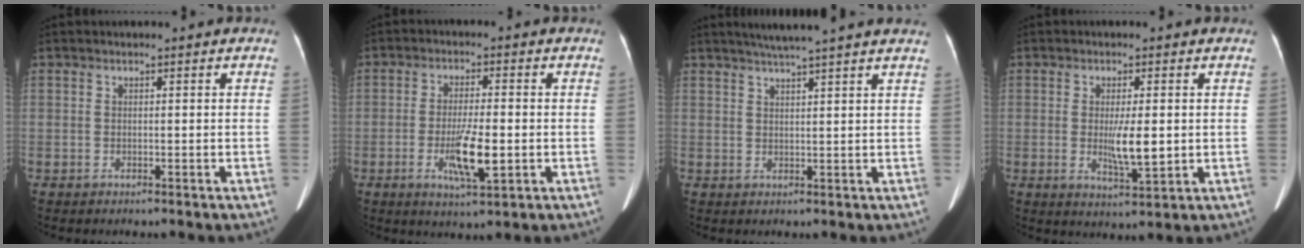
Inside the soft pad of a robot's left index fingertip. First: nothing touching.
{"total": 7.1, "force": [-1.9, 1.2, 6.8], "torque": [-0.129, -0.015, -0.031]}
{"total": 9.9, "force": [8.4, -0.8, 5.2], "torque": [-0.080, 0.026, 0.101]}
{"total": 5.5, "force": [-0.2, 1.0, 5.4], "torque": [-0.097, -0.013, 0.000]}